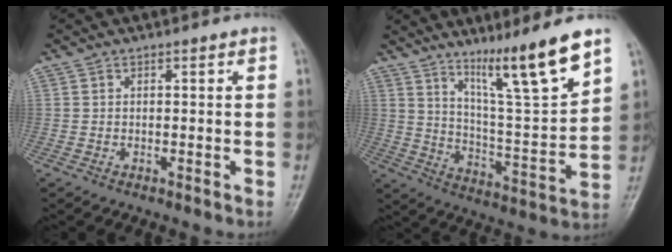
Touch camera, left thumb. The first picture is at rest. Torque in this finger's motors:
{"motor_torque": [0.60, 0.47, 1.07, -1.56, 0.10]}